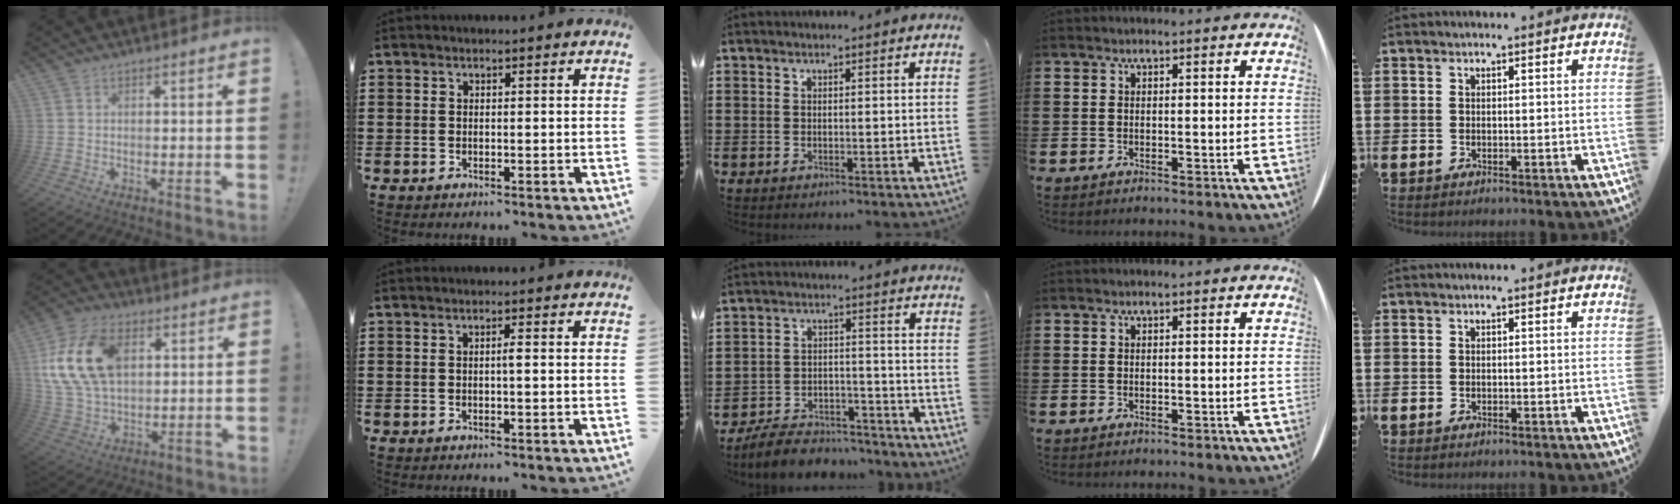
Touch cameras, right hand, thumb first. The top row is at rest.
{"thumb": {"total": 19.0, "force": [4.9, 12.5, 13.4], "torque": [-0.249, -0.007, 0.089]}, "index": {"total": 0.8, "force": [-0.2, 0.0, 0.8], "torque": [-0.015, -0.003, -0.002]}, "middle": {"total": 7.1, "force": [-6.8, 1.5, 1.5], "torque": [-0.021, 0.021, -0.130]}}